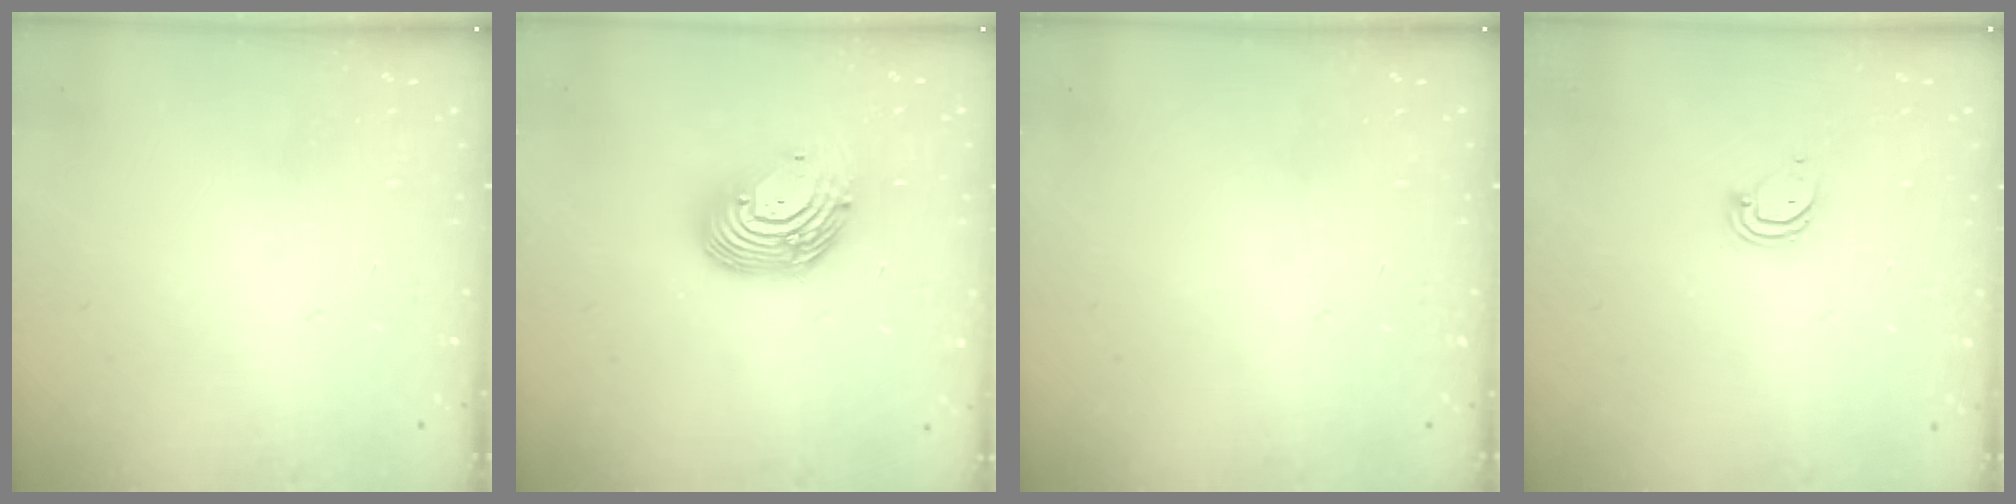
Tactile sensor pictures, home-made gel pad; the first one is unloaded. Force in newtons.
{"total": 15.0, "press": 14.9, "slide": 1.5}
{"total": 0.0}
{"total": 3.4, "press": 3.4, "slide": 0.4}